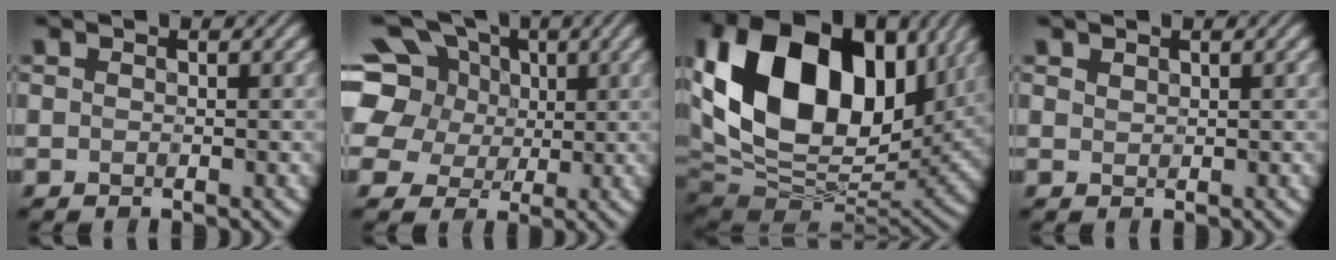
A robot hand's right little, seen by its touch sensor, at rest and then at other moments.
{"total": 12.1, "force": [3.5, 9.7, 6.2], "torque": [-0.141, 0.038, 0.052]}
{"total": 17.4, "force": [4.2, 11.8, 12.1], "torque": [-0.223, 0.015, 0.072]}
{"total": 0.7, "force": [0.6, 0.4, 0.2], "torque": [-0.006, 0.002, 0.014]}